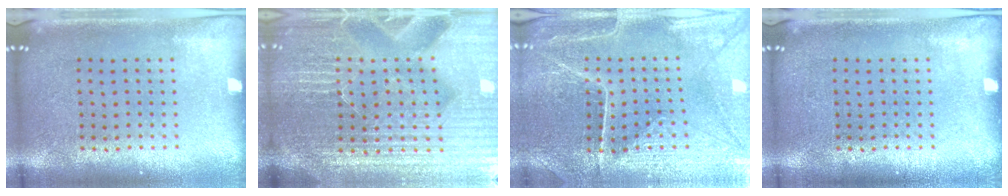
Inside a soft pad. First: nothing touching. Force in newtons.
{"total": 6.1, "press": 5.5, "slide": 2.7}
{"total": 2.9, "press": 2.9, "slide": 0.2}
{"total": 0.0}